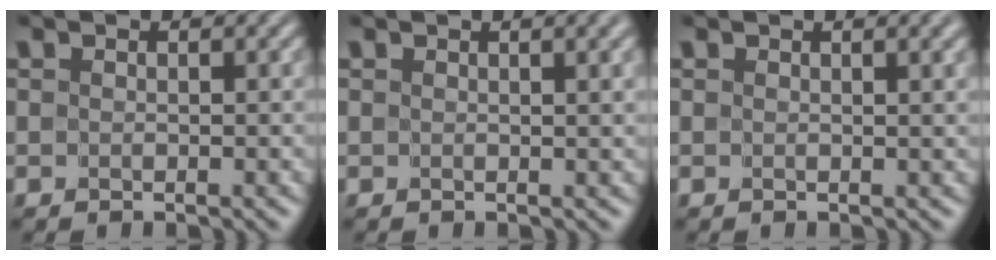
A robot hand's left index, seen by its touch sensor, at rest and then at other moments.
{"total": 2.4, "force": [0.9, 0.6, 2.1], "torque": [-0.022, 0.002, 0.013]}
{"total": 1.6, "force": [0.8, 0.2, 1.4], "torque": [-0.015, 0.000, 0.012]}